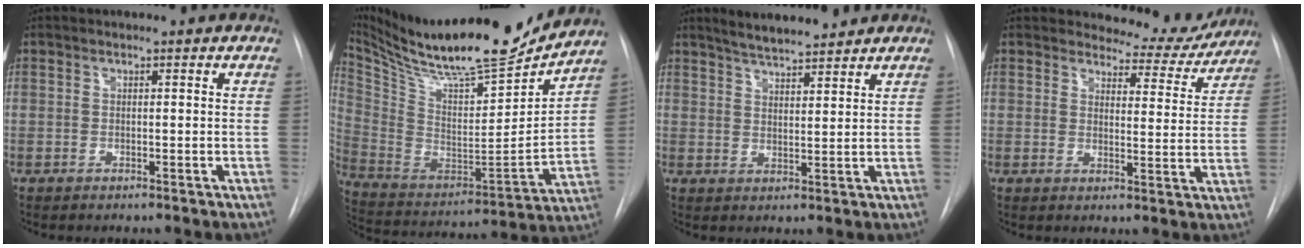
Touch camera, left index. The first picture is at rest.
{"total": 25.7, "force": [22.9, 3.0, 11.2], "torque": [-0.220, -0.043, 0.366]}
{"total": 7.4, "force": [6.7, 1.0, 2.9], "torque": [-0.049, 0.011, 0.109]}
{"total": 8.1, "force": [7.8, 2.2, 0.0], "torque": [0.012, -0.026, 0.087]}